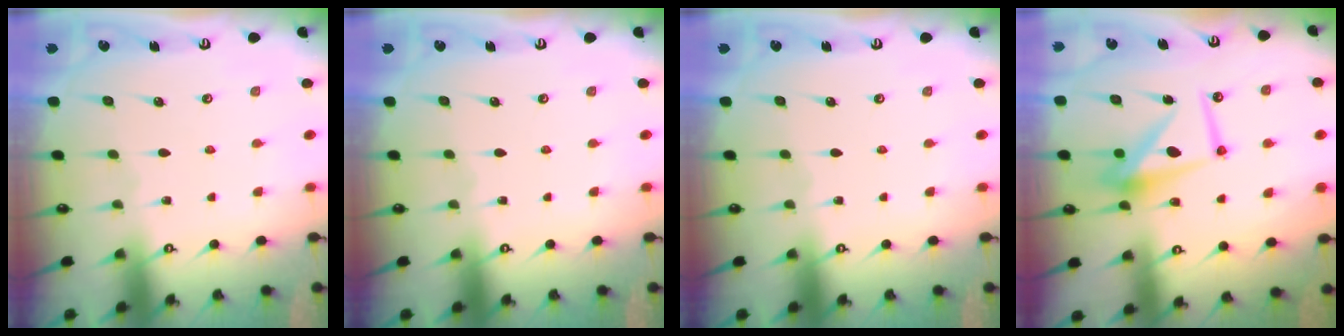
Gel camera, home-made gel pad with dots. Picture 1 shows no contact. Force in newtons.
{"total": 0.0}
{"total": 0.0}
{"total": 11.2, "press": 11.1, "slide": 0.8}